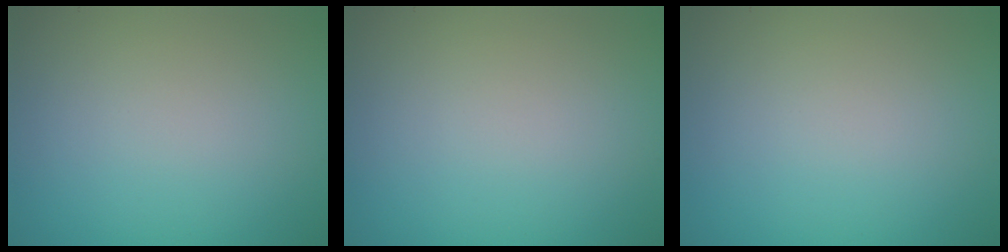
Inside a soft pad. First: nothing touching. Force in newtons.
{"total": 0.0}
{"total": 0.0}